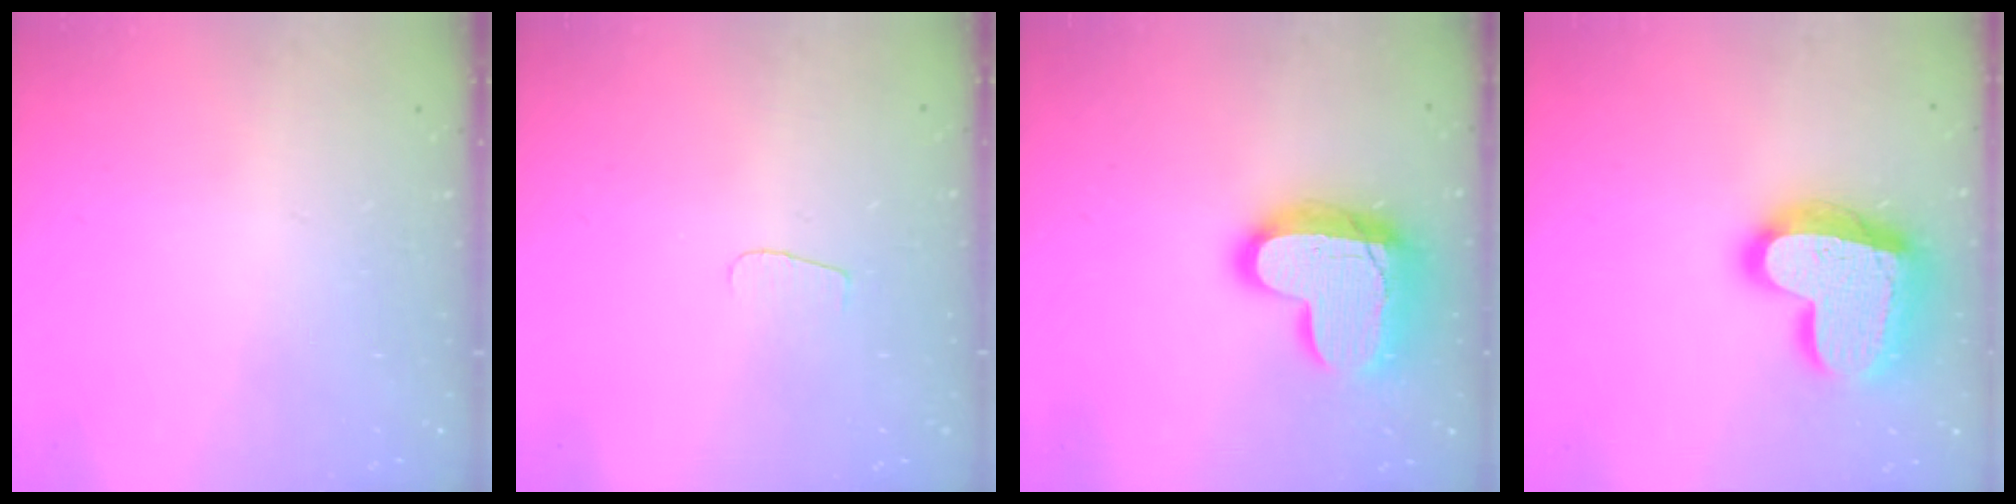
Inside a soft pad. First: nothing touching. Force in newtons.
{"total": 3.6, "press": 3.5, "slide": 0.4}
{"total": 19.3, "press": 19.2, "slide": 1.6}
{"total": 24.6, "press": 24.5, "slide": 1.9}